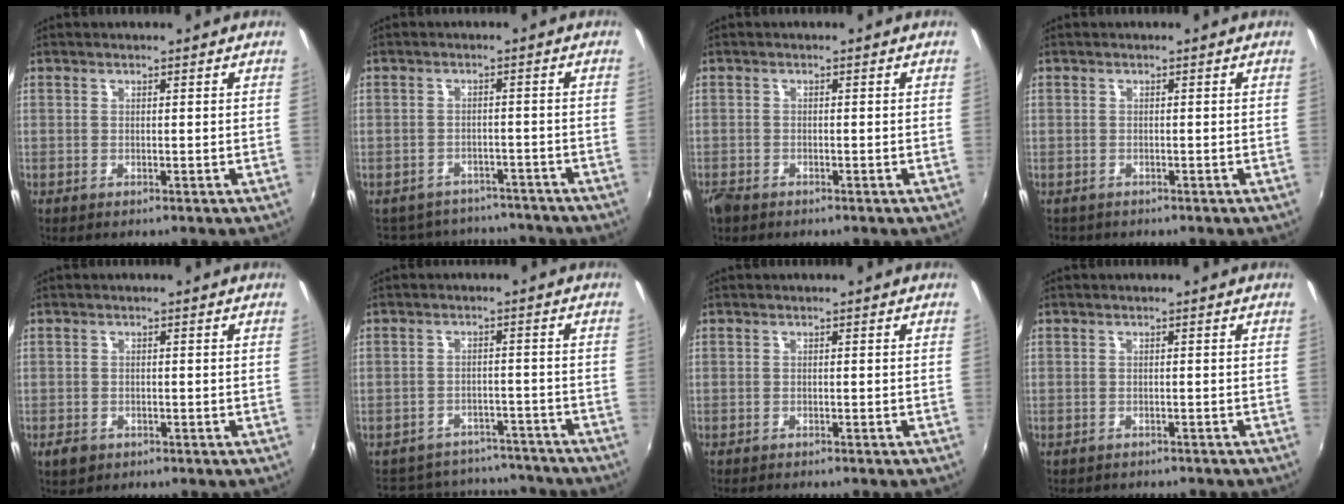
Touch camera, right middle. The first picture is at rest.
{"total": 10.8, "force": [-9.1, 5.4, 2.2], "torque": [-0.058, 0.030, -0.116]}
{"total": 2.3, "force": [-1.8, 1.0, 1.0], "torque": [-0.025, -0.006, -0.038]}
{"total": 1.5, "force": [-0.9, 1.2, 0.0], "torque": [-0.005, 0.002, -0.013]}
{"total": 2.6, "force": [-1.6, 1.7, 1.0], "torque": [-0.025, -0.002, -0.027]}
{"total": 15.1, "force": [-13.0, 6.8, 3.7], "torque": [-0.089, 0.041, -0.157]}
{"total": 2.5, "force": [-2.3, 0.2, 0.8], "torque": [-0.026, -0.011, -0.038]}
{"total": 3.7, "force": [-3.4, 1.1, 1.0], "torque": [-0.026, -0.012, -0.045]}